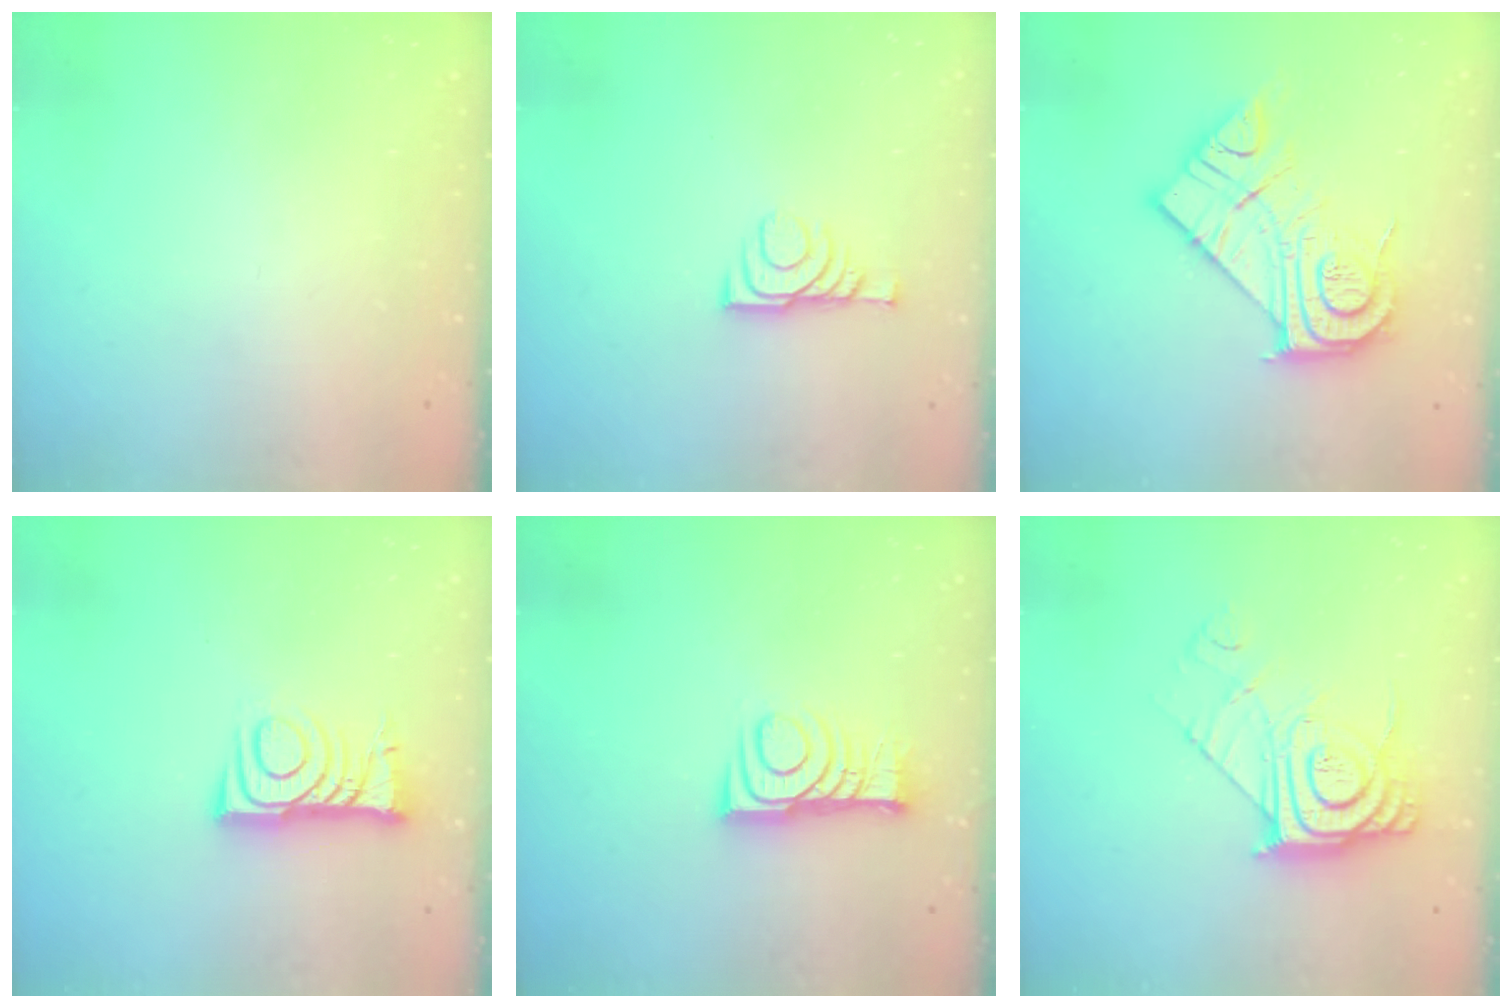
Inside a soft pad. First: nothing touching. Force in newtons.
{"total": 7.2, "press": 7.1, "slide": 1.1}
{"total": 18.1, "press": 18.0, "slide": 1.5}
{"total": 7.6, "press": 7.6, "slide": 0.7}
{"total": 8.7, "press": 8.7, "slide": 0.8}
{"total": 12.3, "press": 12.3, "slide": 1.1}